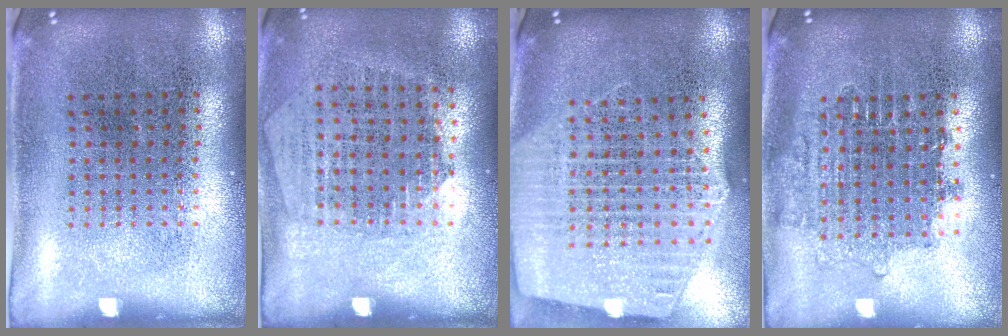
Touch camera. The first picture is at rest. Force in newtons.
{"total": 1.3, "press": 1.2, "slide": 0.5}
{"total": 2.6, "press": 2.3, "slide": 1.3}
{"total": 1.6, "press": 1.3, "slide": 0.9}